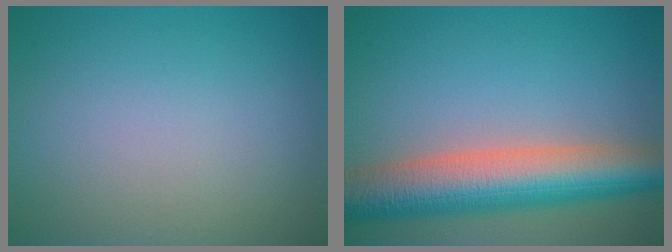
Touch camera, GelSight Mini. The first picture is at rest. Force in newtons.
{"total": 9.5, "press": 9.5, "slide": 0.7}